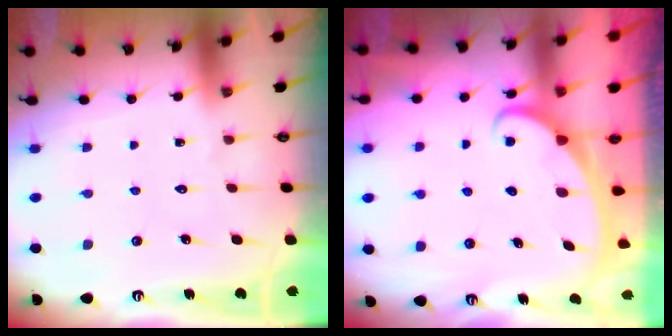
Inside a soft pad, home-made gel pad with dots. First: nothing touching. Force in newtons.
{"total": 2.5, "press": 2.5, "slide": 0.3}